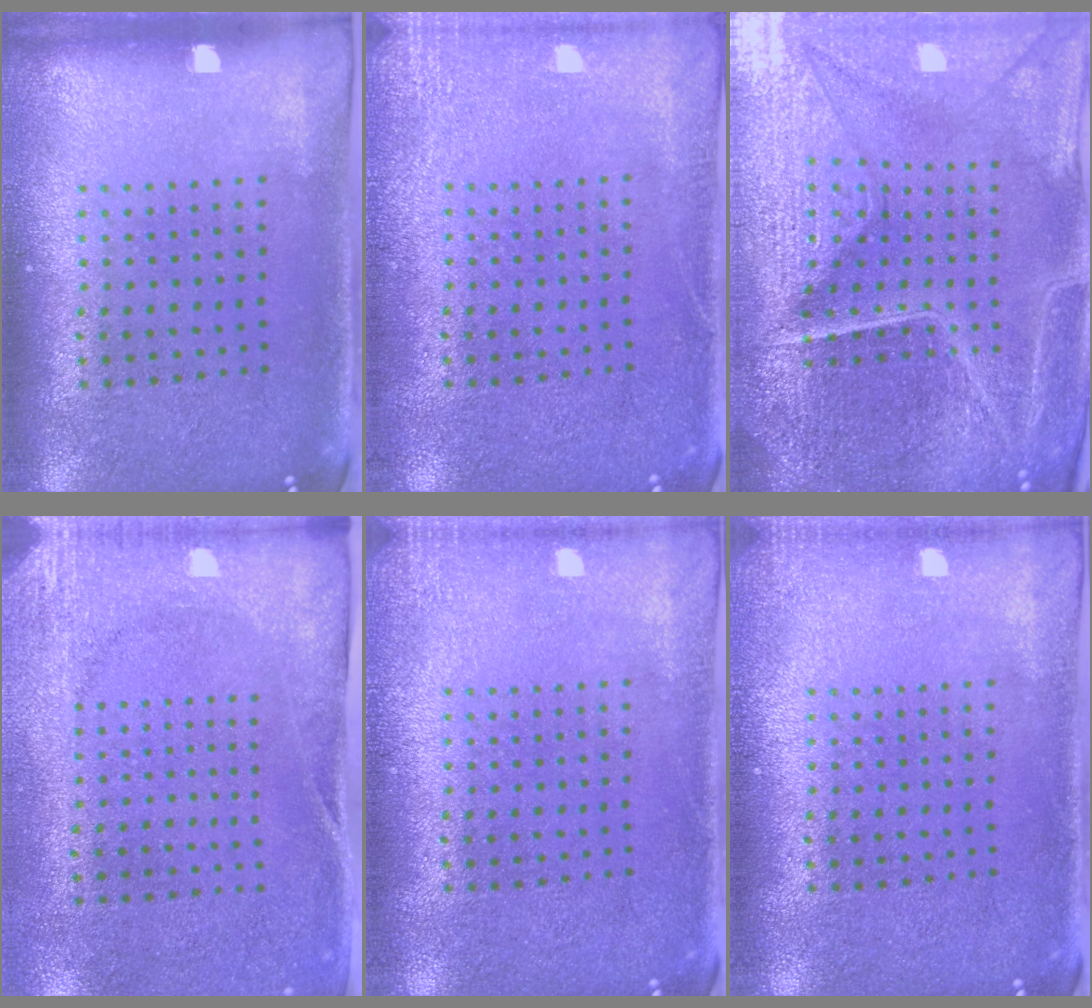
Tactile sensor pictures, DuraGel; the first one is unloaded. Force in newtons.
{"total": 2.3, "press": 2.3, "slide": 0.4}
{"total": 6.2, "press": 5.5, "slide": 2.9}
{"total": 2.7, "press": 2.1, "slide": 1.7}
{"total": 1.4, "press": 1.4, "slide": 0.2}
{"total": 1.0, "press": 1.0, "slide": 0.3}